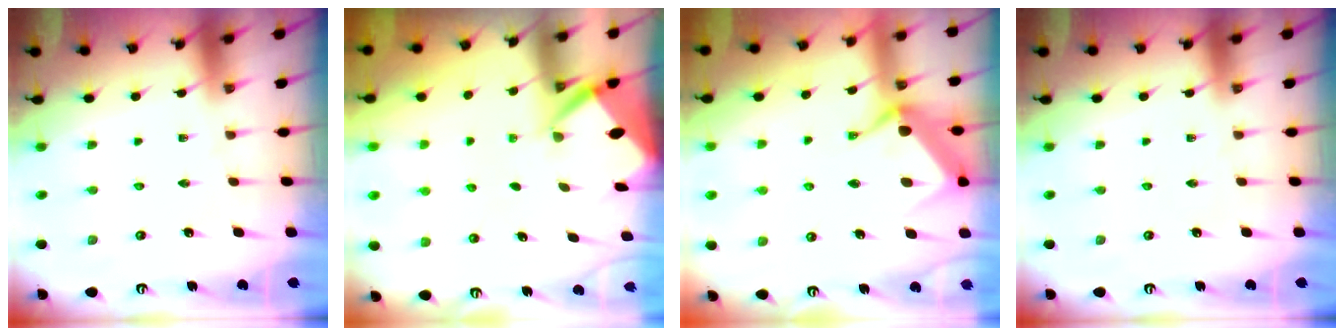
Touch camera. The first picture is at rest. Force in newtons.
{"total": 3.2, "press": 3.2, "slide": 0.2}
{"total": 9.7, "press": 9.7, "slide": 0.7}
{"total": 0.0}